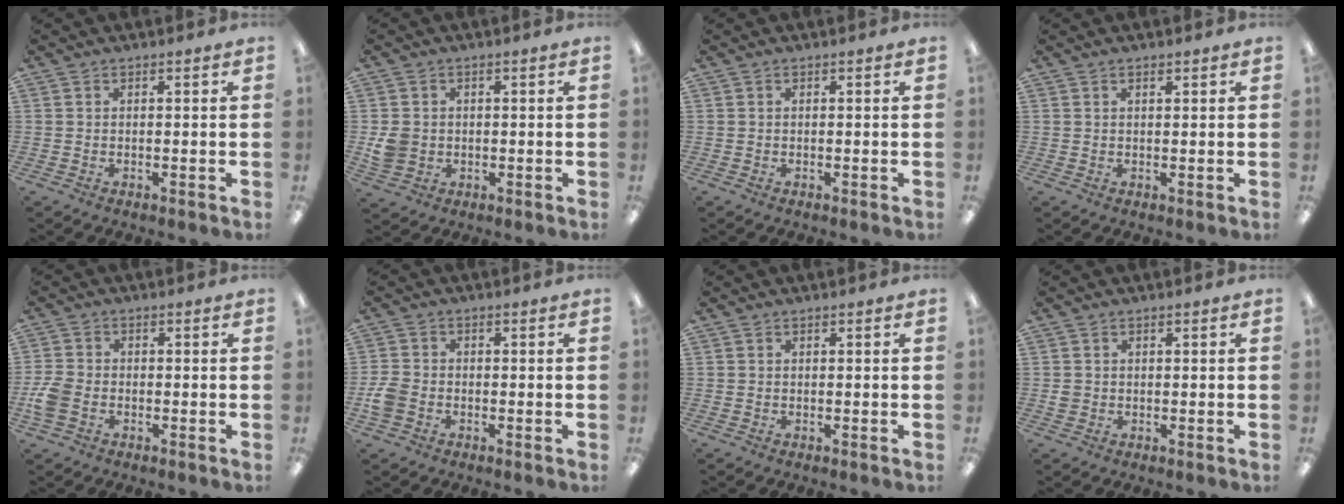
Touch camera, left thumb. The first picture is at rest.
{"total": 4.9, "force": [-0.1, 4.5, 1.9], "torque": [-0.021, 0.005, 0.001]}
{"total": 0.0}
{"total": 1.0, "force": [0.8, 0.3, 0.5], "torque": [-0.004, -0.003, 0.013]}
{"total": 5.8, "force": [-1.8, 4.2, 3.6], "torque": [-0.075, 0.010, -0.031]}
{"total": 4.8, "force": [-1.6, 3.7, 2.6], "torque": [-0.053, 0.010, -0.030]}
{"total": 0.0}
{"total": 1.5, "force": [0.2, 1.5, 0.3], "torque": [-0.007, 0.005, 0.001]}